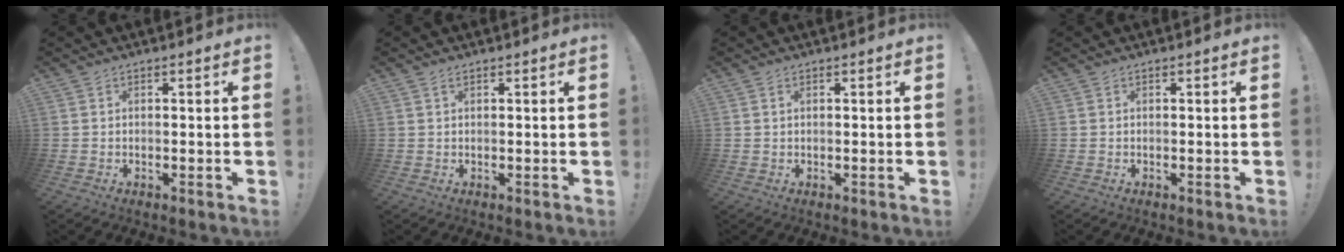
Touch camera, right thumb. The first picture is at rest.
{"total": 1.0, "force": [0.6, 0.3, 0.7], "torque": [-0.007, -0.003, 0.010]}
{"total": 0.5, "force": [0.2, 0.2, 0.4], "torque": [-0.007, 0.000, 0.004]}
{"total": 0.0}